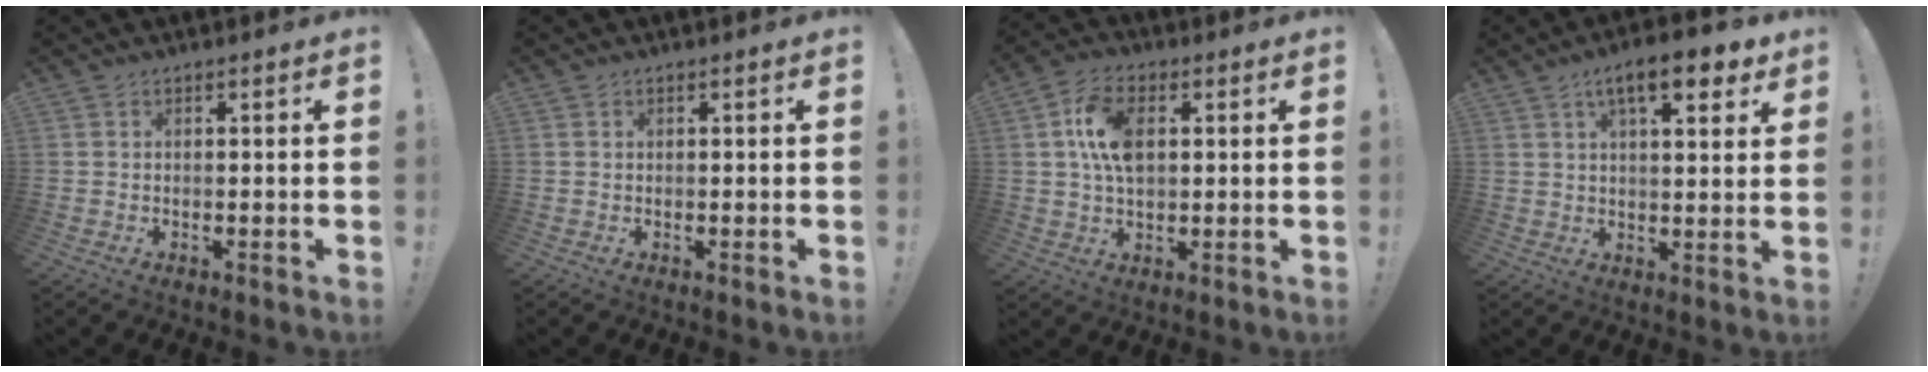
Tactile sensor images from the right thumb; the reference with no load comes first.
{"total": 0.0}
{"total": 11.4, "force": [2.3, 6.9, 8.8], "torque": [-0.169, 0.005, 0.041]}
{"total": 11.0, "force": [5.7, 3.5, 8.8], "torque": [-0.121, -0.023, 0.089]}